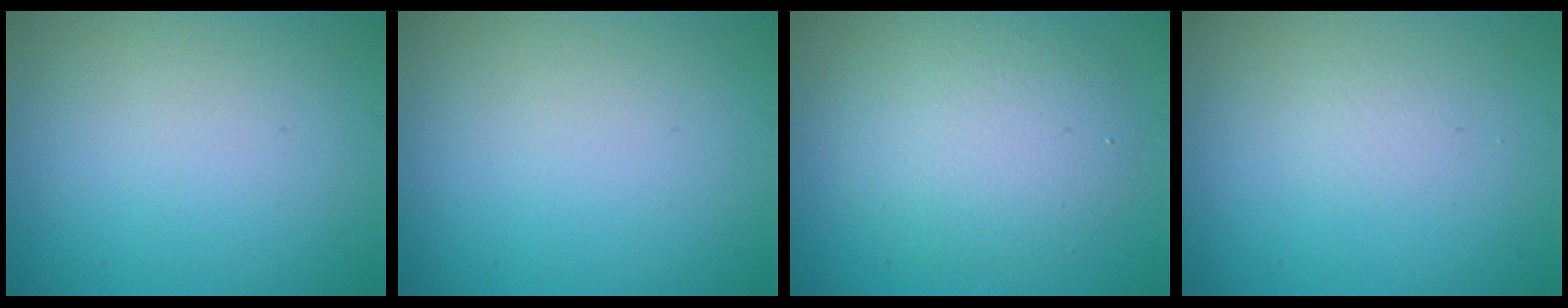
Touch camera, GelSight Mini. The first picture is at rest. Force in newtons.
{"total": 0.0}
{"total": 5.1, "press": 5.1, "slide": 0.3}
{"total": 0.6, "press": 0.6, "slide": 0.1}